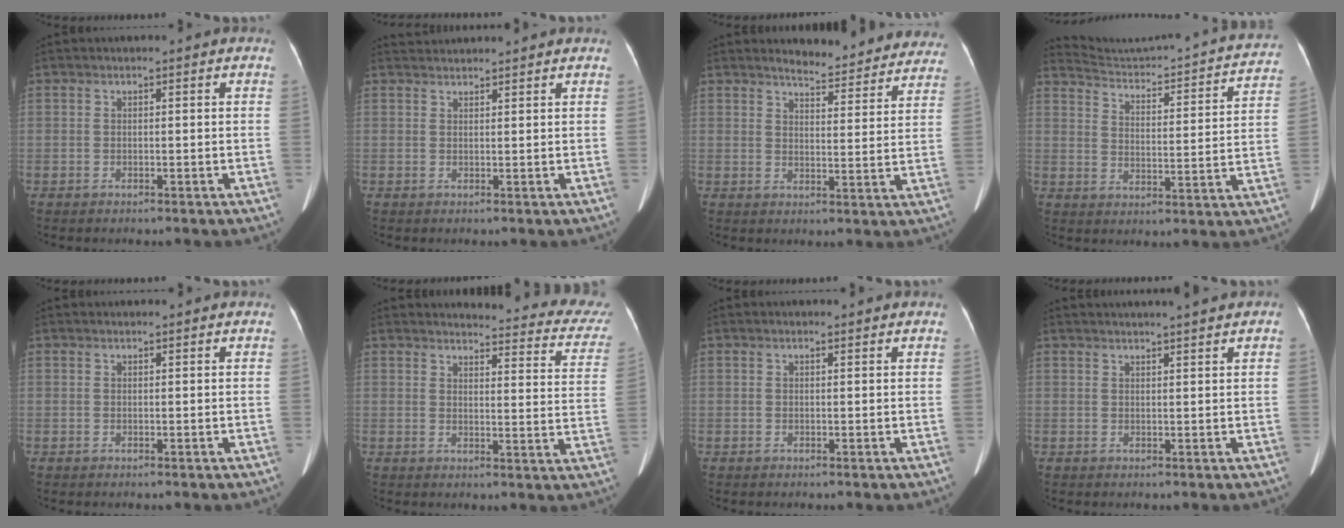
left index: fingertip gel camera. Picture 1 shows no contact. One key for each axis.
{"total": 2.7, "fx": 2.7, "fy": 0.3, "fz": 0.0, "tx": -0.006, "ty": 0.030, "tz": 0.048}
{"total": 13.9, "fx": 13.3, "fy": 2.7, "fz": 3.2, "tx": -0.017, "ty": -0.035, "tz": 0.139}
{"total": 20.5, "fx": 19.5, "fy": 1.9, "fz": 6.0, "tx": -0.085, "ty": -0.038, "tz": 0.249}
{"total": 1.4, "fx": 1.3, "fy": 0.2, "fz": 0.1, "tx": -0.012, "ty": 0.017, "tz": 0.016}
{"total": 19.8, "fx": 18.9, "fy": 3.5, "fz": 4.7, "tx": -0.027, "ty": -0.084, "tz": 0.180}
{"total": 1.2, "fx": 1.2, "fy": 0.1, "fz": 0.3, "tx": -0.015, "ty": 0.008, "tz": 0.014}
{"total": 1.9, "fx": 0.9, "fy": 0.0, "fz": 1.6, "tx": -0.034, "ty": 0.018, "tz": 0.018}